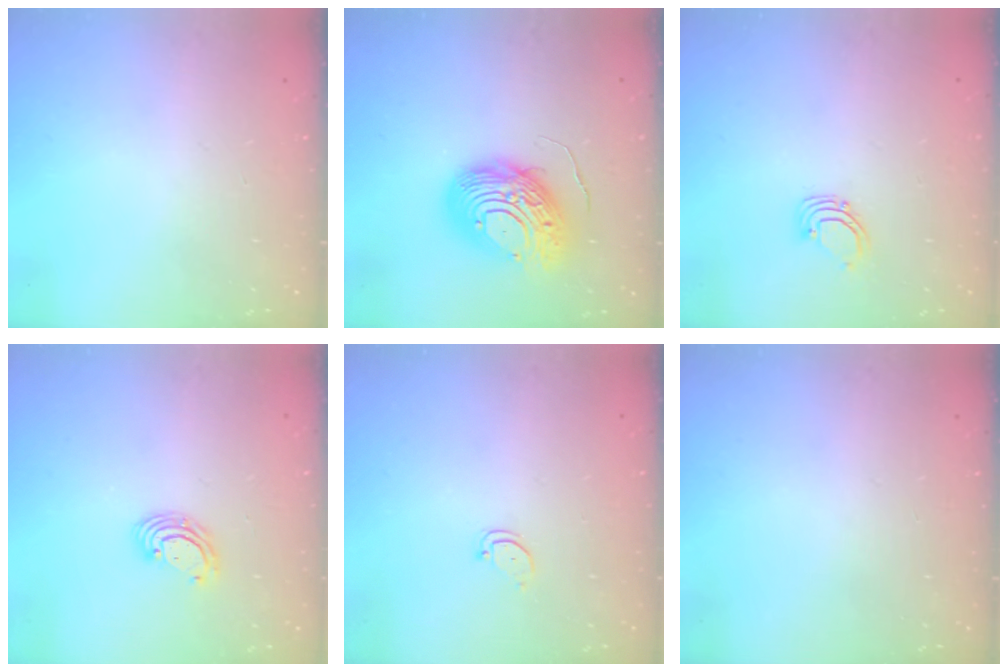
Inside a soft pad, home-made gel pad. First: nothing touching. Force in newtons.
{"total": 13.4, "press": 13.4, "slide": 1.2}
{"total": 2.7, "press": 2.7, "slide": 0.2}
{"total": 3.8, "press": 3.8, "slide": 0.2}
{"total": 2.4, "press": 2.4, "slide": 0.2}
{"total": 0.0}